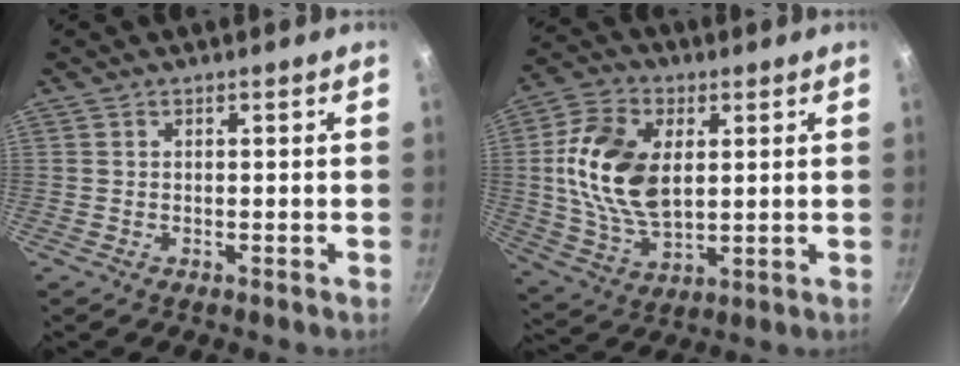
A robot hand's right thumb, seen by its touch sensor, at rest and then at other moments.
{"total": 16.7, "force": [2.6, 10.4, 12.9], "torque": [-0.229, -0.007, 0.052]}